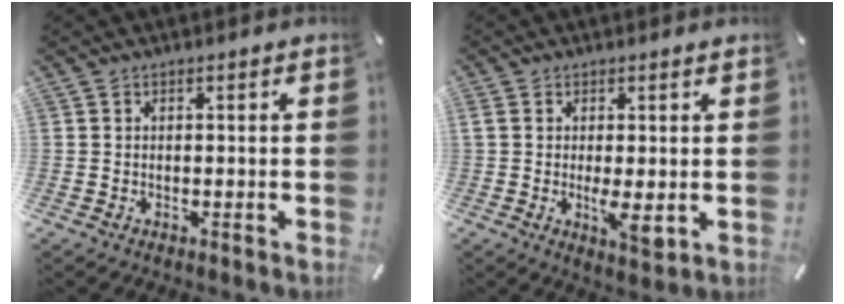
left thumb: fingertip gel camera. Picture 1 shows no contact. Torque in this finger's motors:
{"motor_torque": [1.85, 1.96, 1.23, -0.24, 0.47]}